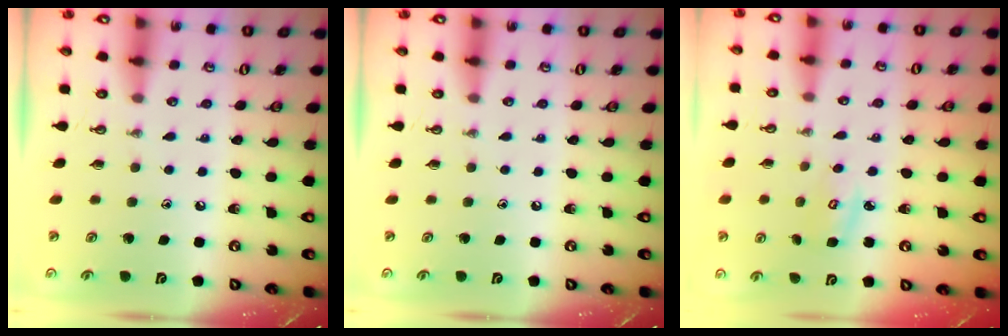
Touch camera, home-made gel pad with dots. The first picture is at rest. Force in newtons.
{"total": 0.0}
{"total": 4.2, "press": 4.2, "slide": 0.4}